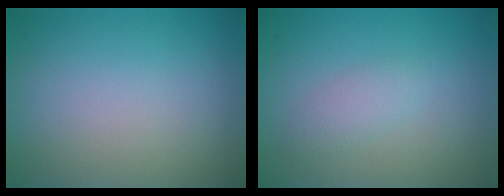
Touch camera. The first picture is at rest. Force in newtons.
{"total": 1.7, "press": 1.6, "slide": 0.1}